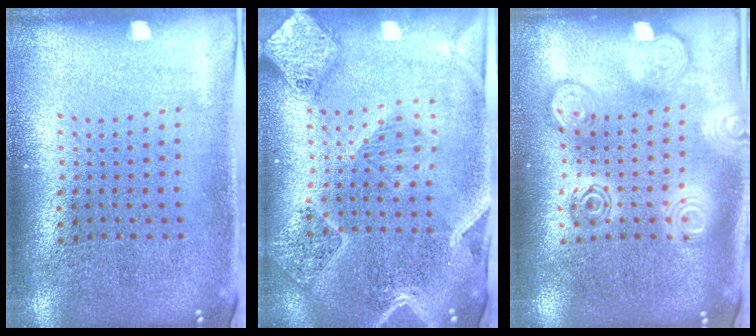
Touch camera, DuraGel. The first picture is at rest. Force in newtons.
{"total": 2.7, "press": 2.4, "slide": 1.2}
{"total": 2.3, "press": 2.3, "slide": 0.4}